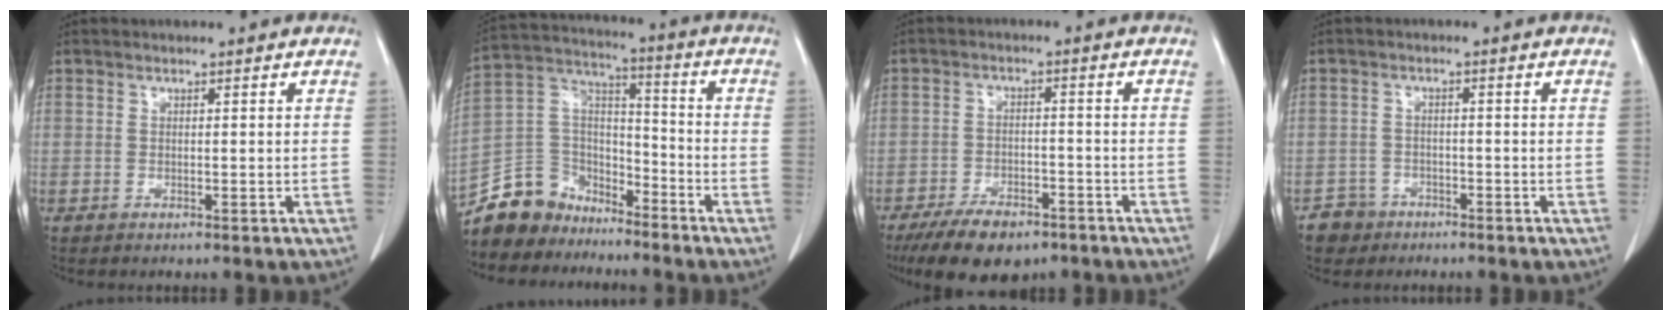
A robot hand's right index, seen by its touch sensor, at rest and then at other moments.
{"total": 11.4, "force": [-9.4, 6.3, 1.5], "torque": [-0.040, 0.054, -0.176]}
{"total": 9.8, "force": [-7.2, 4.2, 5.1], "torque": [-0.085, -0.007, -0.117]}
{"total": 3.5, "force": [-2.3, 2.6, -0.3], "torque": [0.006, 0.010, -0.038]}